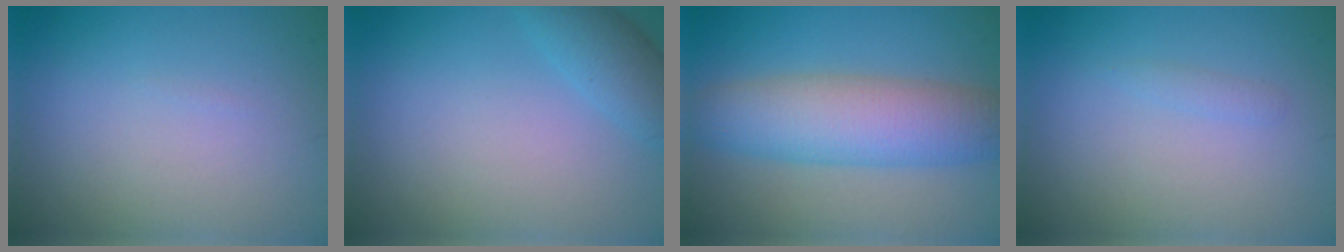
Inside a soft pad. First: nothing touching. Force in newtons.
{"total": 3.0, "press": 3.0, "slide": 0.1}
{"total": 7.1, "press": 7.1, "slide": 0.2}
{"total": 0.7, "press": 0.7, "slide": 0.1}